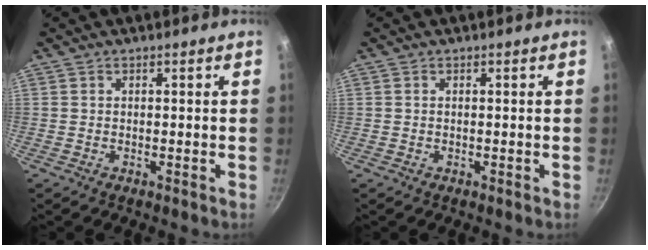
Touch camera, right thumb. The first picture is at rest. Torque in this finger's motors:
{"motor_torque": [-0.03, 0.03, -0.21, 0.00, 0.01]}